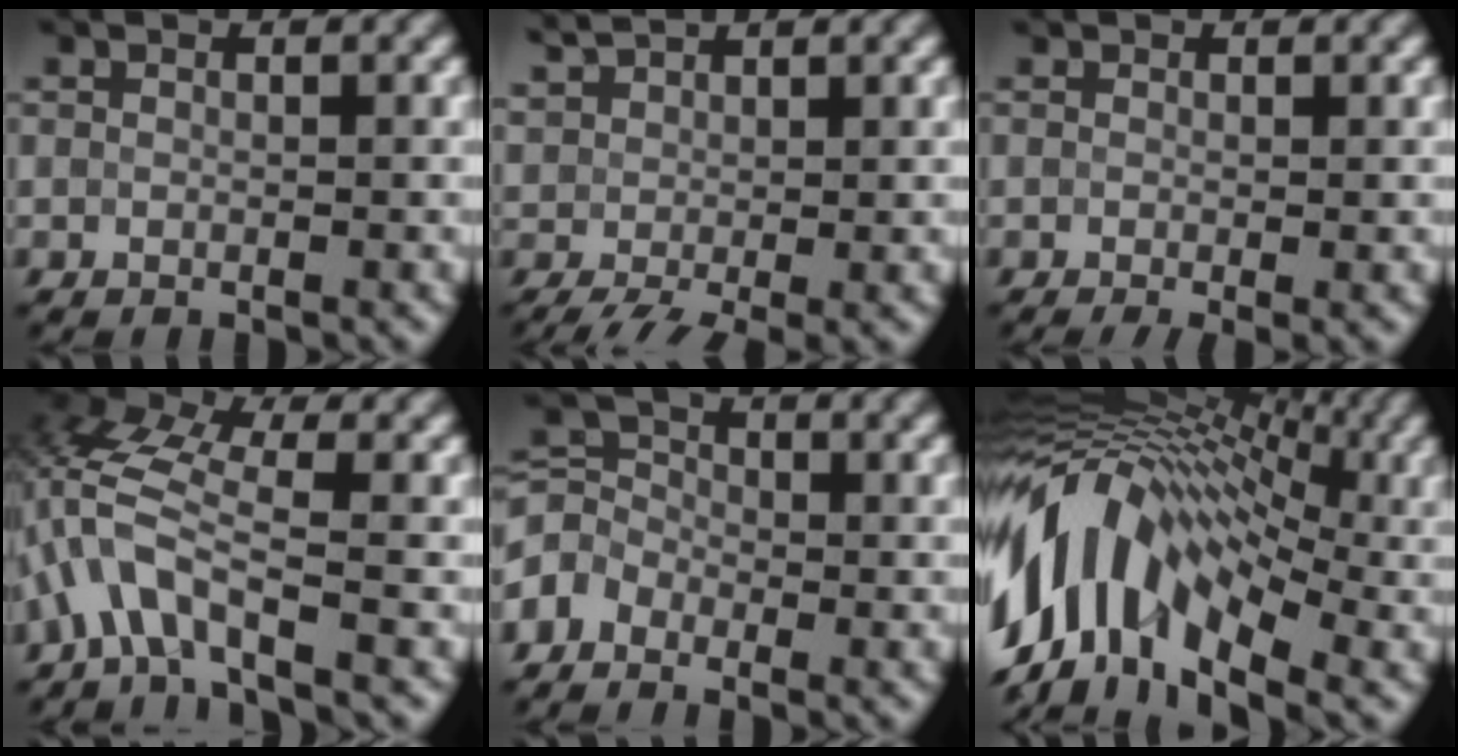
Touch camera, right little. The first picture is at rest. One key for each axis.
{"total": 3.7, "fx": 0.2, "fy": 2.1, "fz": 3.0, "tx": -0.085, "ty": 0.006, "tz": 0.007}
{"total": 1.3, "fx": -0.3, "fy": 0.6, "fz": 1.1, "tx": -0.019, "ty": -0.006, "tz": -0.005}
{"total": 5.8, "fx": -2.3, "fy": 1.7, "fz": 5.1, "tx": -0.125, "ty": 0.018, "tz": -0.057}
{"total": 2.8, "fx": -2.0, "fy": 1.7, "fz": 1.0, "tx": -0.031, "ty": 0.011, "tz": -0.052}
{"total": 14.2, "fx": -2.8, "fy": 8.6, "fz": 10.9, "tx": -0.218, "ty": 0.032, "tz": -0.068}